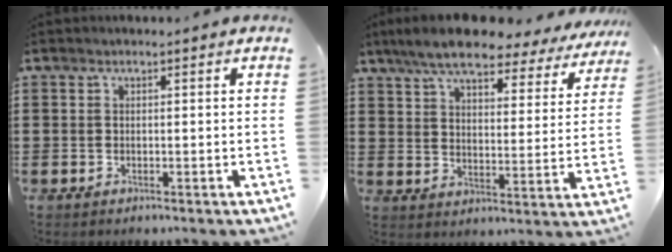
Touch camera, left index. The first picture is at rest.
{"total": 8.8, "force": [7.7, 1.4, 4.0], "torque": [-0.102, -0.035, 0.133]}